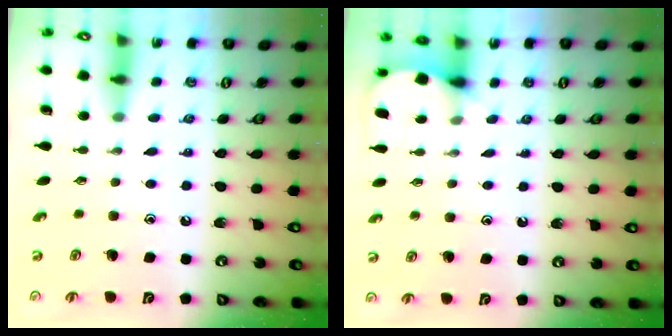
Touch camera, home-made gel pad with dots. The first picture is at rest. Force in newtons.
{"total": 4.6, "press": 4.5, "slide": 0.5}